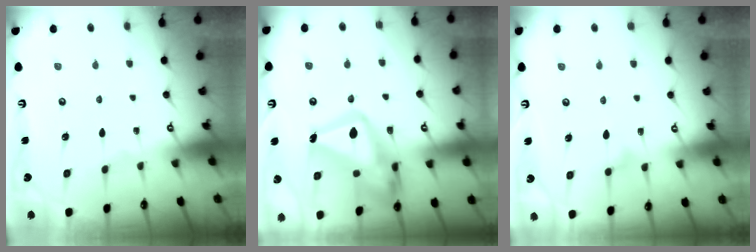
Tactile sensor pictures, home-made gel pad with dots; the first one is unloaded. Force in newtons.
{"total": 21.2, "press": 21.1, "slide": 2.1}
{"total": 8.4, "press": 8.4, "slide": 0.5}